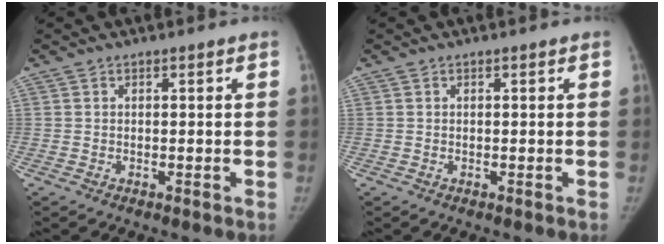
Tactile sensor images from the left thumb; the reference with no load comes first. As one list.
[{"total": 0.0}]